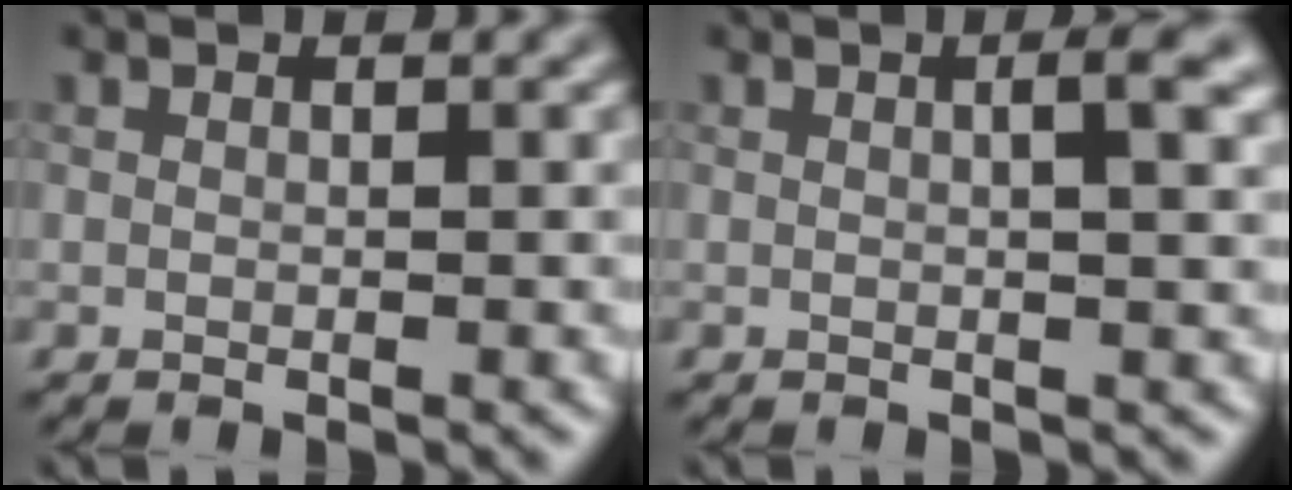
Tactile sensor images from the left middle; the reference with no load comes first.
{"total": 3.2, "force": [0.7, 0.8, 3.0], "torque": [-0.034, 0.009, 0.006]}